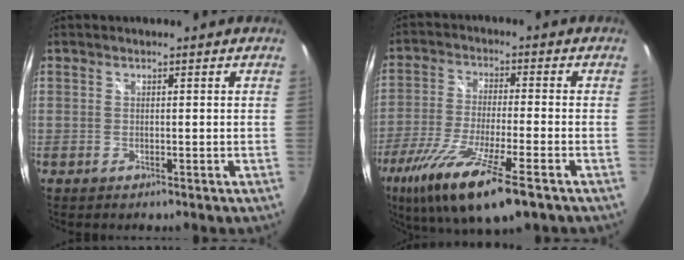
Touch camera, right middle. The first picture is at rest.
{"total": 16.7, "force": [-9.8, 2.9, 13.3], "torque": [-0.269, -0.058, -0.181]}